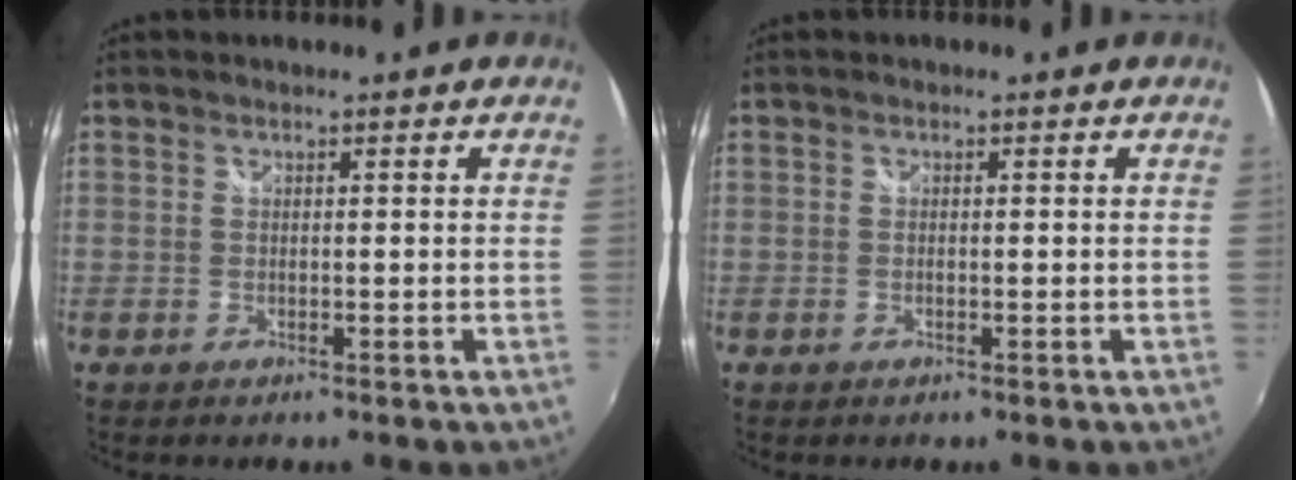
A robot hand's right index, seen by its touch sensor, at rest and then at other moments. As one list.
[{"total": 0.5, "force": [-0.1, 0.3, 0.5], "torque": [-0.012, 0.000, -0.005]}]